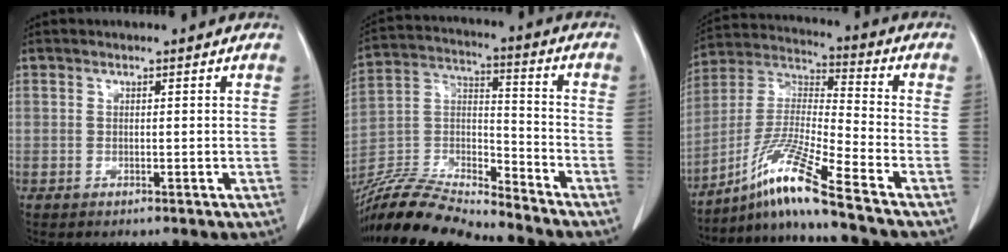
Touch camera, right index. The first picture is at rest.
{"total": 17.0, "force": [-16.1, 1.2, 5.2], "torque": [-0.096, 0.017, -0.299]}
{"total": 12.7, "force": [-9.3, -1.9, 8.5], "torque": [-0.185, -0.013, -0.177]}